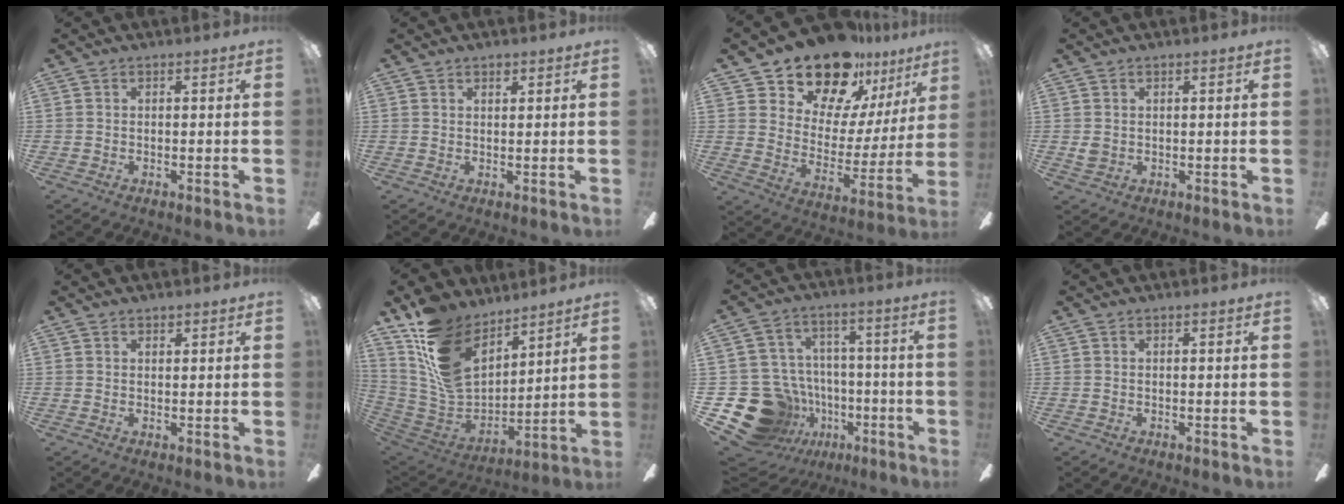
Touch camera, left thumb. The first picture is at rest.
{"total": 1.6, "force": [1.2, 0.9, 0.5], "torque": [0.005, -0.006, 0.020]}
{"total": 18.5, "force": [15.8, 8.1, 5.0], "torque": [-0.100, -0.125, 0.285]}
{"total": 1.8, "force": [0.5, 1.5, 0.8], "torque": [-0.008, 0.000, 0.008]}
{"total": 1.1, "force": [1.0, 0.4, 0.0], "torque": [-0.001, 0.000, 0.019]}
{"total": 17.9, "force": [10.9, 10.6, 9.4], "torque": [-0.207, -0.064, 0.210]}
{"total": 19.6, "force": [-7.6, 16.4, 7.6], "torque": [-0.162, 0.043, -0.085]}
{"total": 0.0}